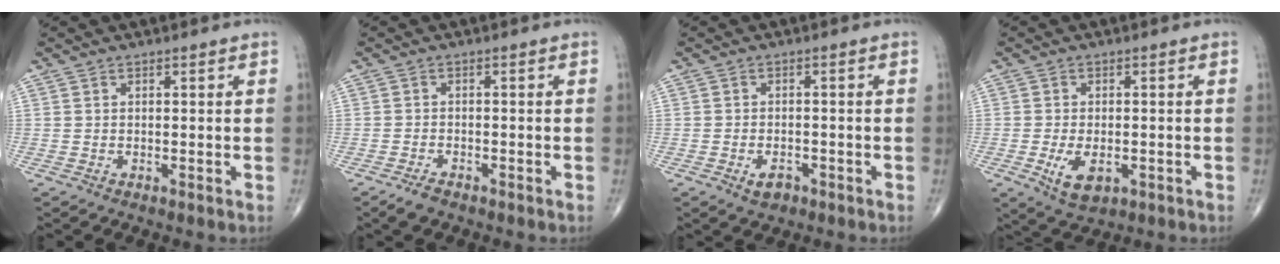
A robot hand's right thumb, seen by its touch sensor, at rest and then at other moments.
{"total": 2.5, "force": [-1.9, 1.0, 1.2], "torque": [-0.026, 0.004, -0.033]}
{"total": 2.9, "force": [-1.6, 1.8, 1.7], "torque": [-0.022, 0.006, -0.022]}
{"total": 6.1, "force": [-1.9, 3.4, 4.7], "torque": [-0.077, -0.004, -0.022]}